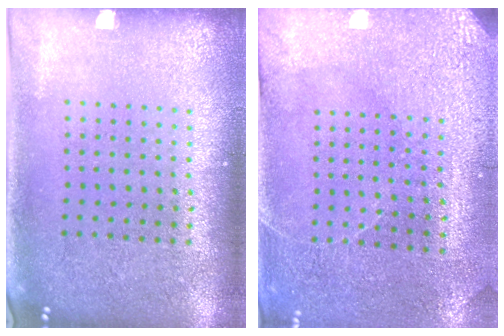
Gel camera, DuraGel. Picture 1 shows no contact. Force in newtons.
{"total": 2.9, "press": 2.8, "slide": 0.7}